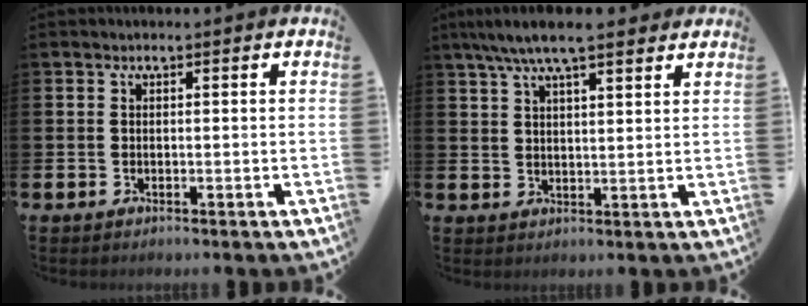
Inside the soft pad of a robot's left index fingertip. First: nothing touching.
{"total": 7.2, "force": [6.2, 1.3, 3.5], "torque": [-0.081, -0.012, 0.112]}